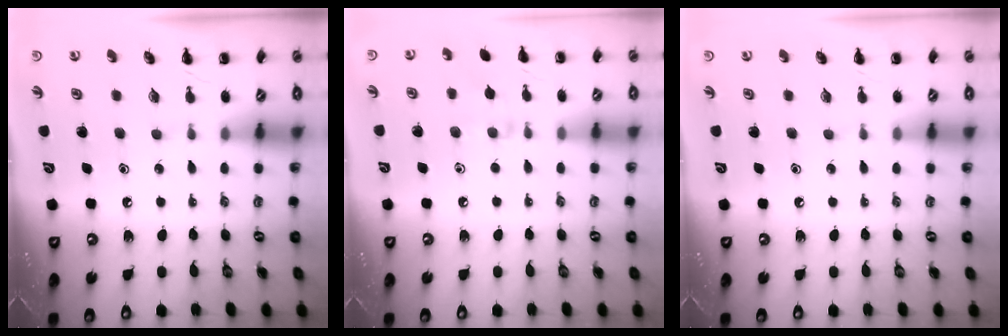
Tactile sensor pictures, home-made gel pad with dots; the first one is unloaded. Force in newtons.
{"total": 6.5, "press": 6.2, "slide": 2.2}
{"total": 0.0}